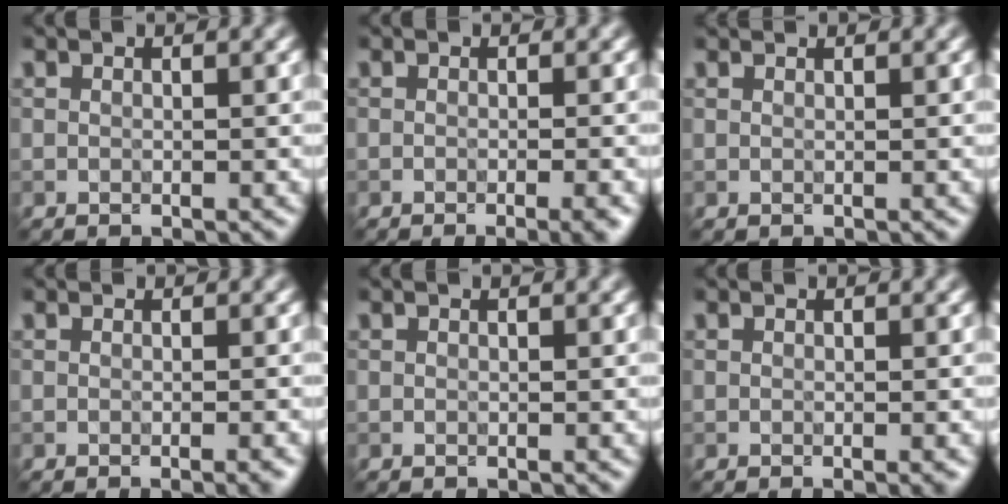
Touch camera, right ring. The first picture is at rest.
{"total": 2.8, "force": [-1.1, 1.1, 2.4], "torque": [0.000, 0.002, -0.011]}
{"total": 1.9, "force": [1.7, 0.6, 0.6], "torque": [-0.003, -0.004, 0.013]}
{"total": 1.6, "force": [-0.4, 0.8, 1.3], "torque": [0.006, 0.000, -0.007]}
{"total": 0.0}
{"total": 0.8, "force": [-0.2, 0.3, 0.7], "torque": [-0.002, -0.003, -0.003]}